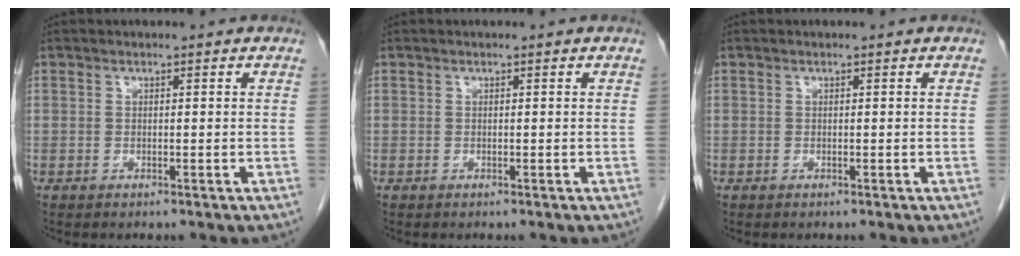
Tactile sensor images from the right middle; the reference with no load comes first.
{"total": 0.0}
{"total": 0.0}